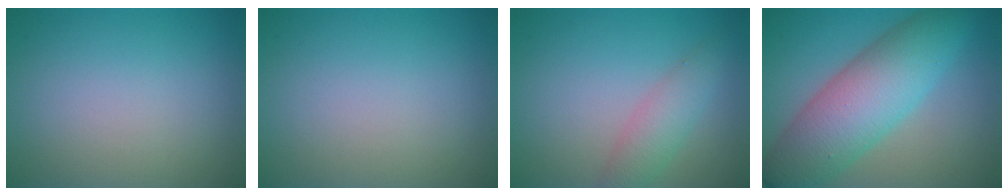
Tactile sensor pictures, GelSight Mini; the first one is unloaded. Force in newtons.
{"total": 0.0}
{"total": 3.0, "press": 3.0, "slide": 0.1}
{"total": 9.3, "press": 9.3, "slide": 0.1}